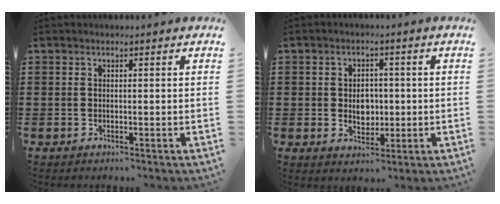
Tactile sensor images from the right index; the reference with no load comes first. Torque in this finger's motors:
{"motor_torque": [1.09, 0.44, 0.47, 0.03]}